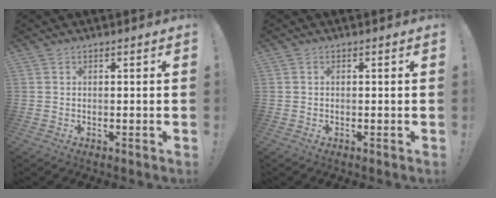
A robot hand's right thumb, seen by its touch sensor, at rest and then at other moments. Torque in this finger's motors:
{"motor_torque": [0.16, -0.40, 0.06, -0.17, -0.01]}